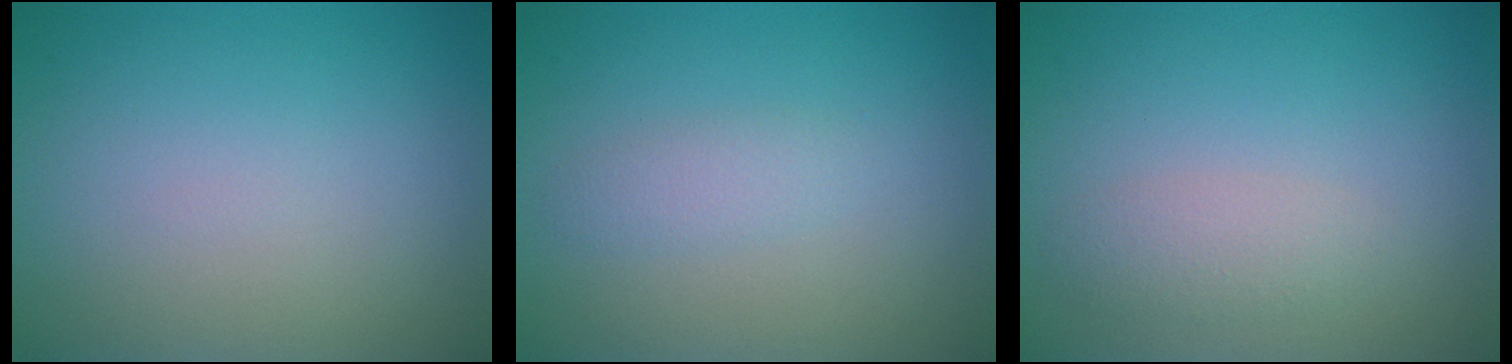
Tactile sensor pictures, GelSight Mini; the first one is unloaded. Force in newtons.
{"total": 1.4, "press": 1.4, "slide": 0.0}
{"total": 1.8, "press": 1.8, "slide": 0.0}